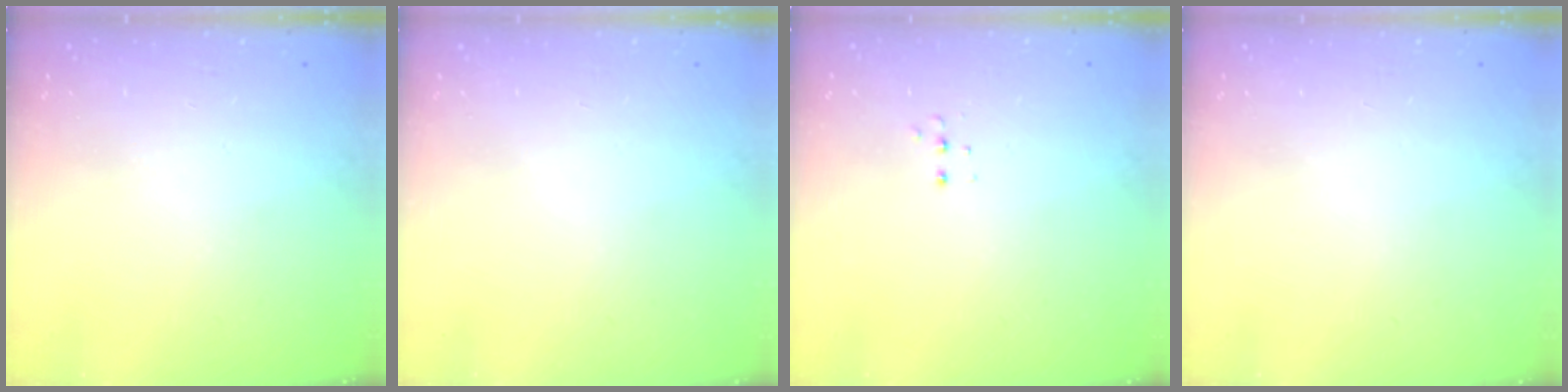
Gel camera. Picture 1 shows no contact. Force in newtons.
{"total": 0.0}
{"total": 3.6, "press": 3.5, "slide": 0.8}
{"total": 0.0}